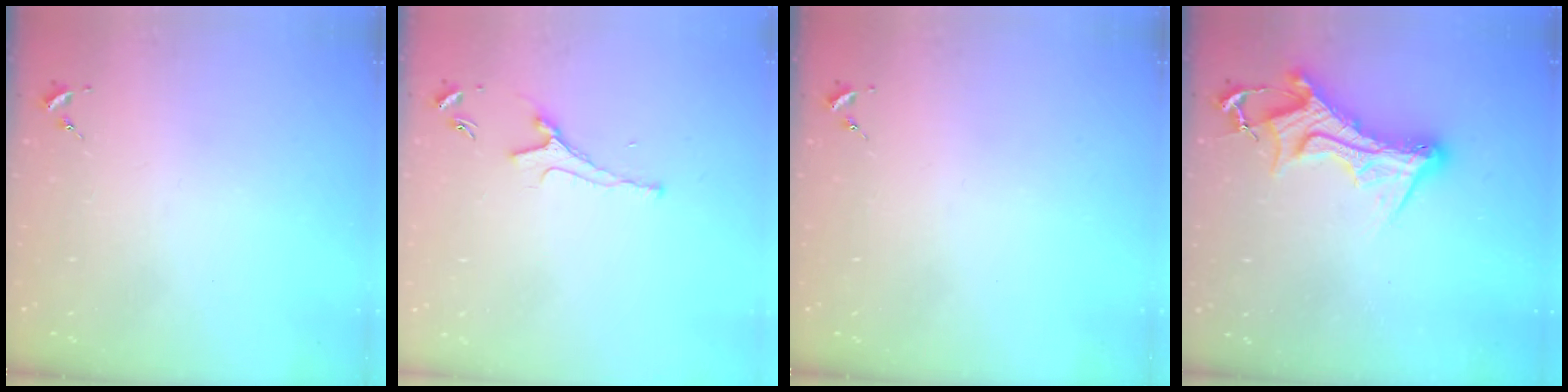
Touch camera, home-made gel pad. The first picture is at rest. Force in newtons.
{"total": 3.9, "press": 3.8, "slide": 0.7}
{"total": 0.0}
{"total": 14.1, "press": 14.1, "slide": 1.5}